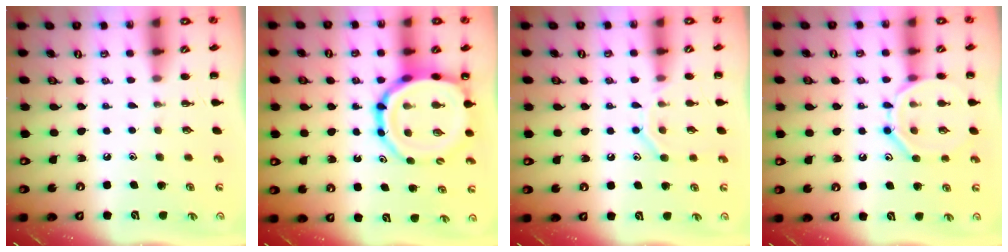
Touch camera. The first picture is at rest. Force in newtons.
{"total": 15.9, "press": 15.5, "slide": 3.5}
{"total": 9.3, "press": 9.2, "slide": 1.6}
{"total": 11.6, "press": 11.5, "slide": 0.9}